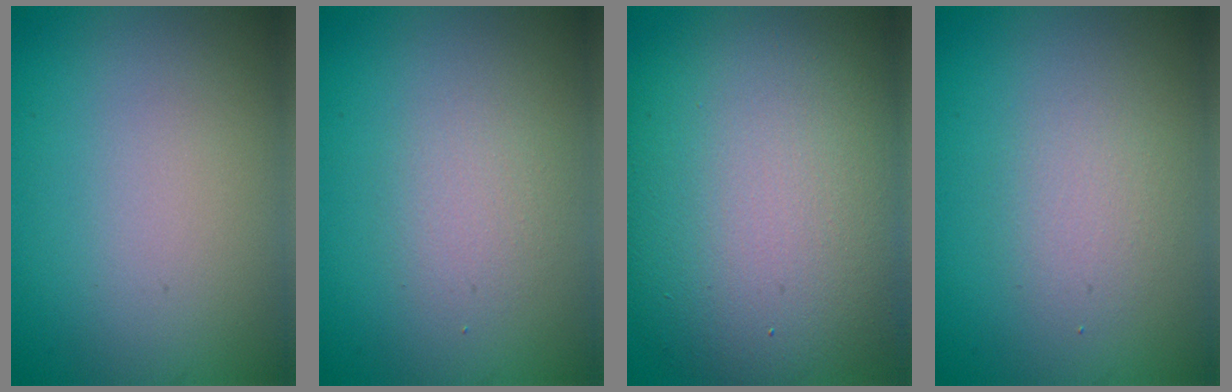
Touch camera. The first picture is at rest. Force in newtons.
{"total": 1.6, "press": 1.6, "slide": 0.0}
{"total": 13.9, "press": 13.8, "slide": 1.1}
{"total": 1.9, "press": 1.9, "slide": 0.2}